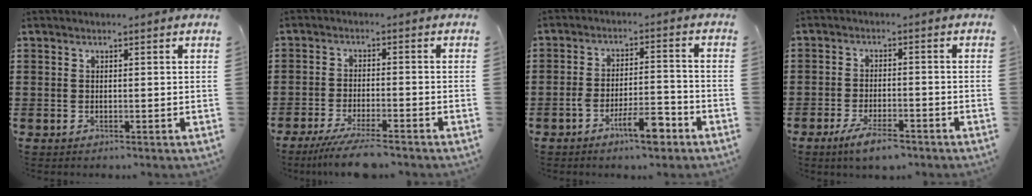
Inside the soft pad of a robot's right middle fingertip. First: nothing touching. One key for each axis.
{"total": 5.5, "fx": -4.7, "fy": 0.2, "fz": 2.9, "tx": -0.059, "ty": -0.015, "tz": -0.085}
{"total": 7.5, "fx": -4.7, "fy": 2.1, "fz": 5.5, "tx": -0.104, "ty": 0.005, "tz": -0.086}
{"total": 4.6, "fx": -3.6, "fy": 1.1, "fz": 2.8, "tx": -0.058, "ty": -0.003, "tz": -0.067}